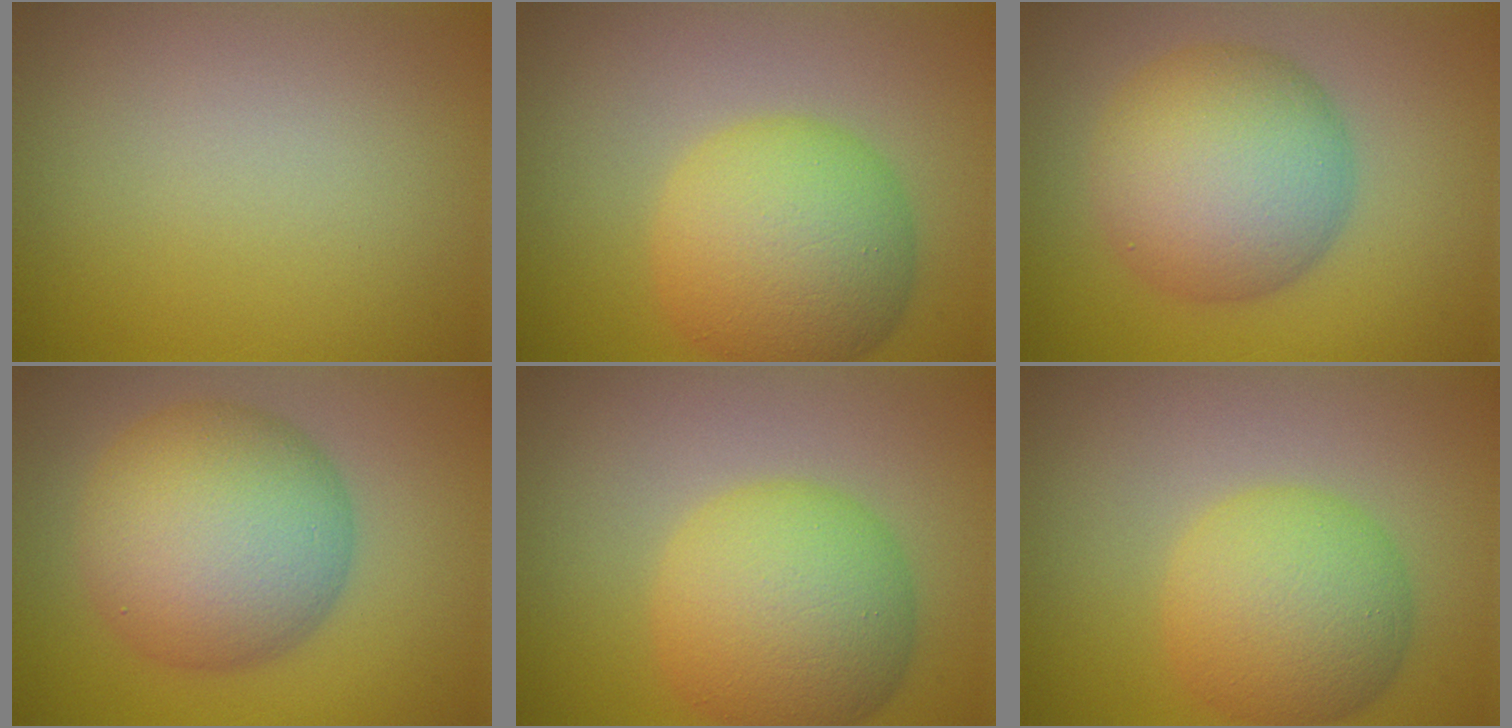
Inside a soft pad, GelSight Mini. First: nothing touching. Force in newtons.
{"total": 8.1, "press": 8.1, "slide": 0.1}
{"total": 8.5, "press": 8.5, "slide": 0.3}
{"total": 10.2, "press": 10.2, "slide": 0.2}
{"total": 8.1, "press": 8.1, "slide": 0.1}
{"total": 6.3, "press": 6.3, "slide": 0.2}